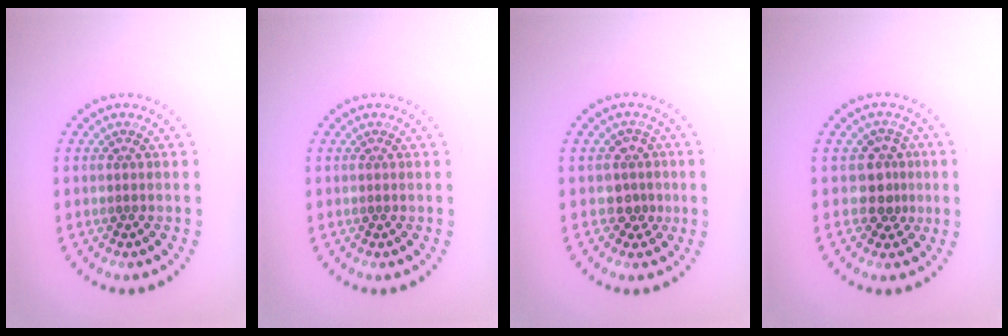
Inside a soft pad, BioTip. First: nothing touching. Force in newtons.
{"total": 0.0}
{"total": 2.2, "press": 1.7, "slide": 1.4}
{"total": 2.7, "press": 2.2, "slide": 1.4}